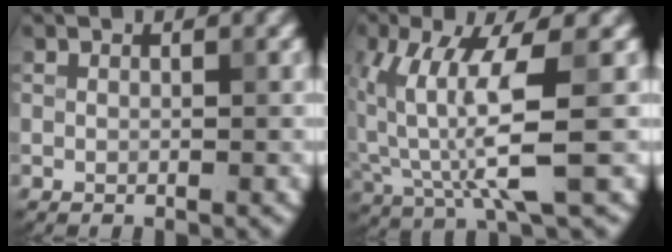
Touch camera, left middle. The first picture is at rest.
{"total": 6.9, "force": [0.6, 1.6, 6.7], "torque": [-0.143, -0.008, 0.019]}